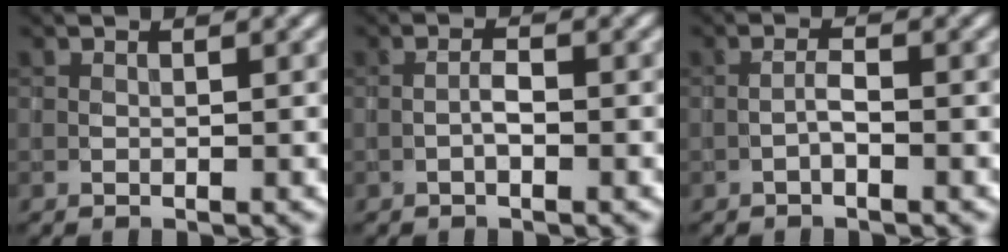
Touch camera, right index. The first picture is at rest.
{"total": 1.3, "force": [-0.5, 0.4, 1.1], "torque": [-0.023, 0.003, -0.011]}
{"total": 1.2, "force": [-0.6, 0.2, 1.0], "torque": [-0.019, 0.005, -0.014]}